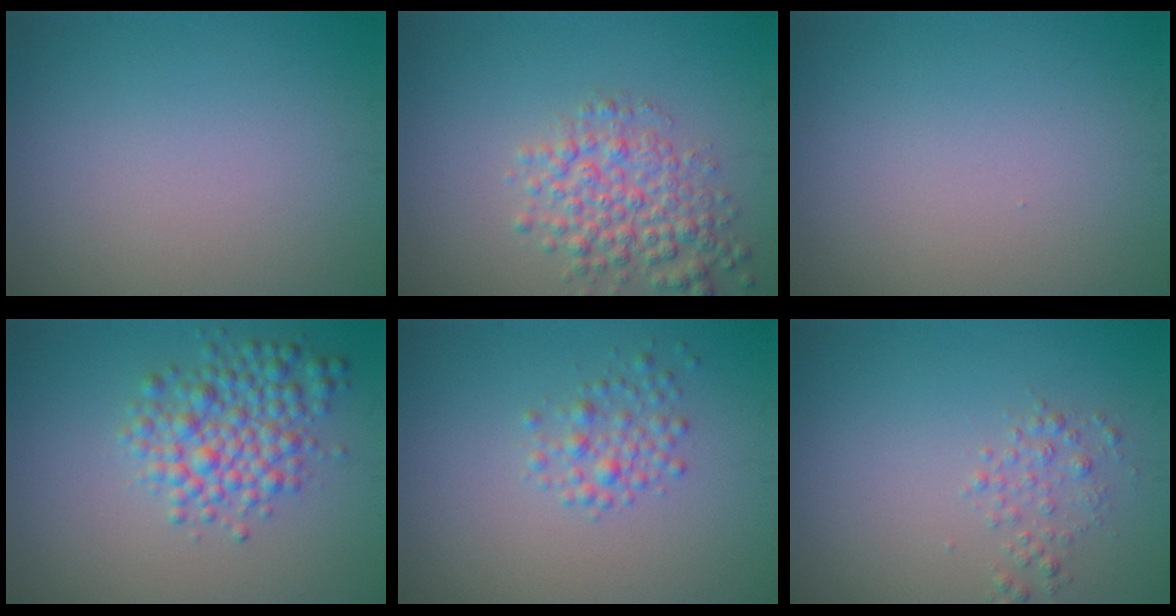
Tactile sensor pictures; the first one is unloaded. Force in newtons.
{"total": 4.1, "press": 4.1, "slide": 0.1}
{"total": 0.0}
{"total": 4.5, "press": 4.5, "slide": 0.1}
{"total": 1.9, "press": 1.9, "slide": 0.1}
{"total": 1.5, "press": 1.5, "slide": 0.0}